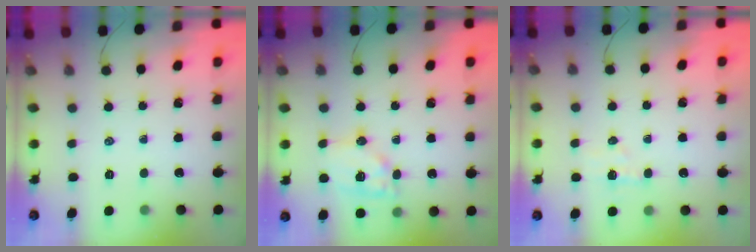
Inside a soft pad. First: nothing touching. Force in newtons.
{"total": 12.3, "press": 12.1, "slide": 1.8}
{"total": 5.2, "press": 5.1, "slide": 1.0}